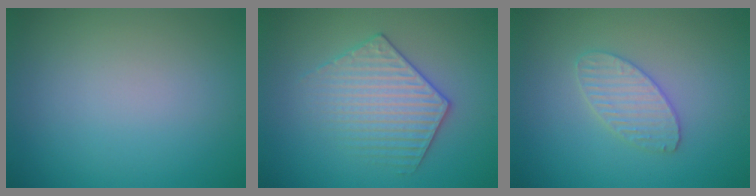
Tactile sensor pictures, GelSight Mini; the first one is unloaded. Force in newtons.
{"total": 3.4, "press": 3.4, "slide": 0.6}
{"total": 2.6, "press": 2.6, "slide": 0.2}